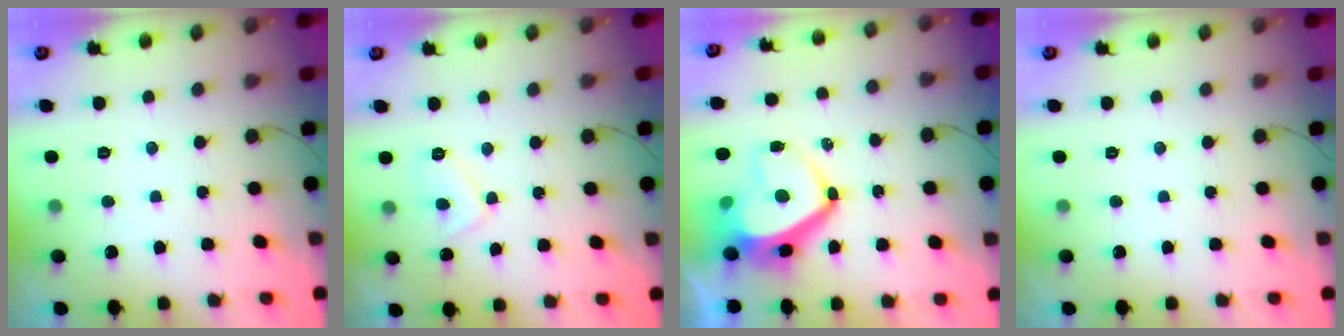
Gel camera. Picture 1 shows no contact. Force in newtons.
{"total": 5.5, "press": 5.5, "slide": 0.6}
{"total": 10.4, "press": 10.3, "slide": 0.9}
{"total": 0.0}